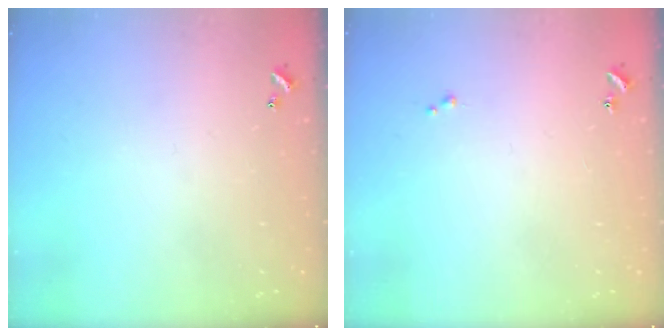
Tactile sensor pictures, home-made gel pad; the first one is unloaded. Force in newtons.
{"total": 0.0}